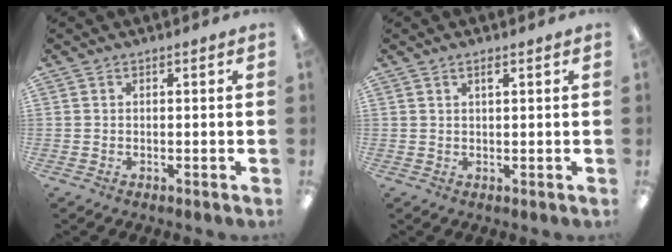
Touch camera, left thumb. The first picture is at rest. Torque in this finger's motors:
{"motor_torque": [-0.34, -0.22, -0.03, 0.03, 0.03]}